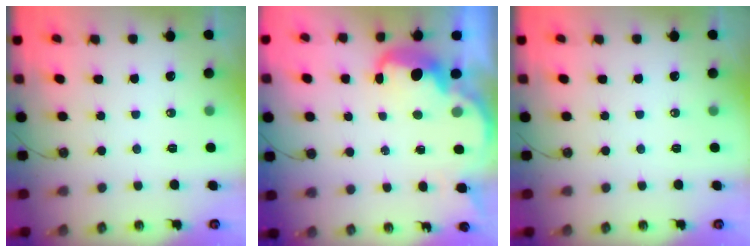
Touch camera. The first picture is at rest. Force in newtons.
{"total": 4.9, "press": 4.9, "slide": 0.8}
{"total": 0.7, "press": 0.0, "slide": 0.7}